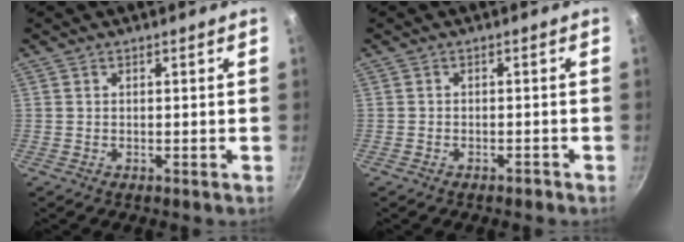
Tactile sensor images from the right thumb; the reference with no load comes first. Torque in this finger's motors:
{"motor_torque": [-0.43, 0.35, -0.07, 0.05, 0.01]}